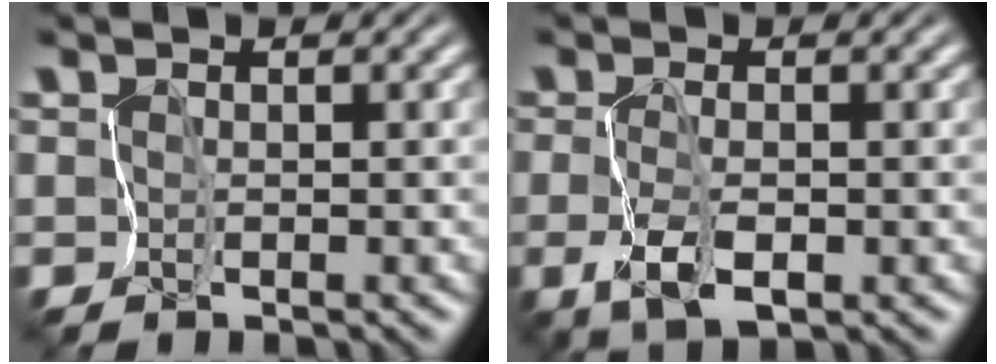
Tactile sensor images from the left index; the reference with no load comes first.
{"total": 3.1, "force": [-1.2, 1.2, 2.6], "torque": [-0.056, -0.008, -0.020]}